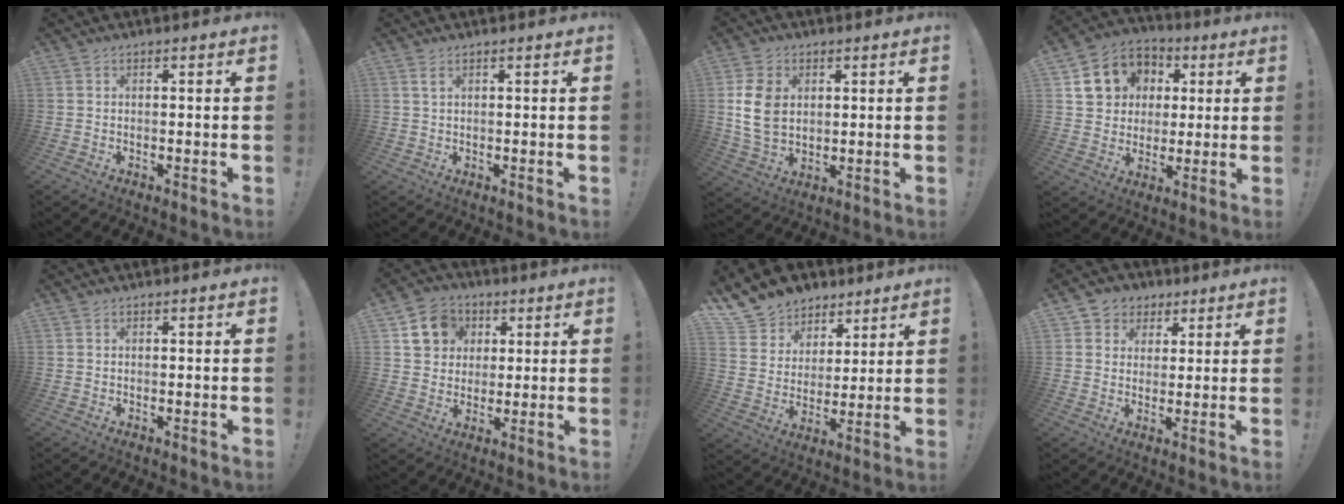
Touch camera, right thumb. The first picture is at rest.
{"total": 1.8, "force": [1.0, 0.8, 1.2], "torque": [-0.018, -0.003, 0.017]}
{"total": 11.3, "force": [2.0, 8.5, 7.2], "torque": [-0.137, 0.002, 0.040]}
{"total": 12.7, "force": [3.3, 11.4, 4.6], "torque": [-0.061, -0.005, 0.077]}
{"total": 0.0}
{"total": 11.4, "force": [4.2, 9.9, 3.8], "torque": [-0.054, -0.011, 0.087]}
{"total": 11.5, "force": [8.1, 8.1, 1.7], "torque": [-0.031, -0.064, 0.158]}
{"total": 6.1, "force": [1.9, 5.7, 0.9], "torque": [-0.004, -0.010, 0.039]}